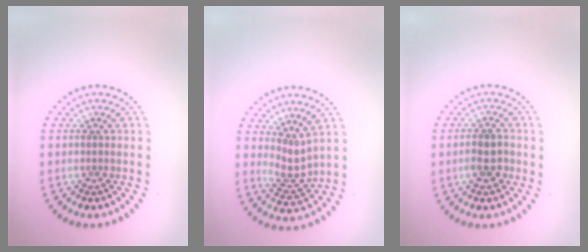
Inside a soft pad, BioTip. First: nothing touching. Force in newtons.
{"total": 2.3, "press": 1.5, "slide": 1.7}
{"total": 2.4, "press": 2.3, "slide": 0.6}